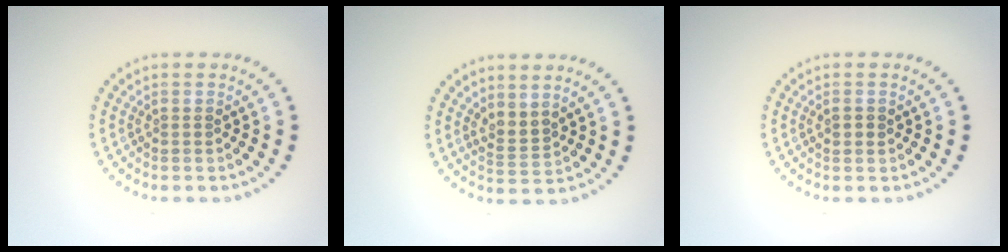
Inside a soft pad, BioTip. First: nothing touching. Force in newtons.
{"total": 1.8, "press": 1.4, "slide": 1.2}
{"total": 1.1, "press": 1.0, "slide": 0.3}